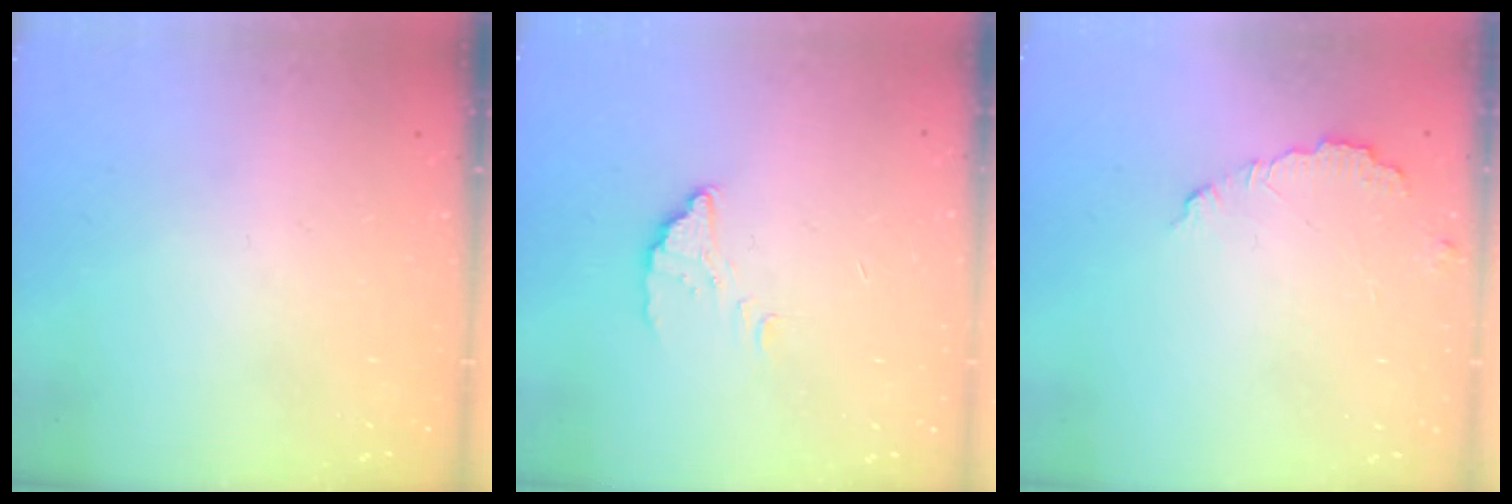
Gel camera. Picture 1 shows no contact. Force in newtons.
{"total": 2.2, "press": 2.2, "slide": 0.2}
{"total": 3.9, "press": 3.9, "slide": 0.3}